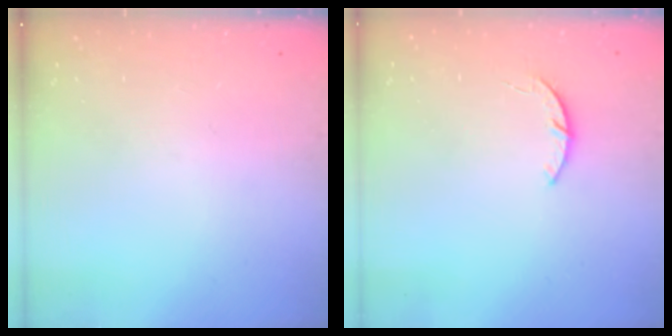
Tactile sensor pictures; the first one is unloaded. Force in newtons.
{"total": 3.2, "press": 3.2, "slide": 0.4}